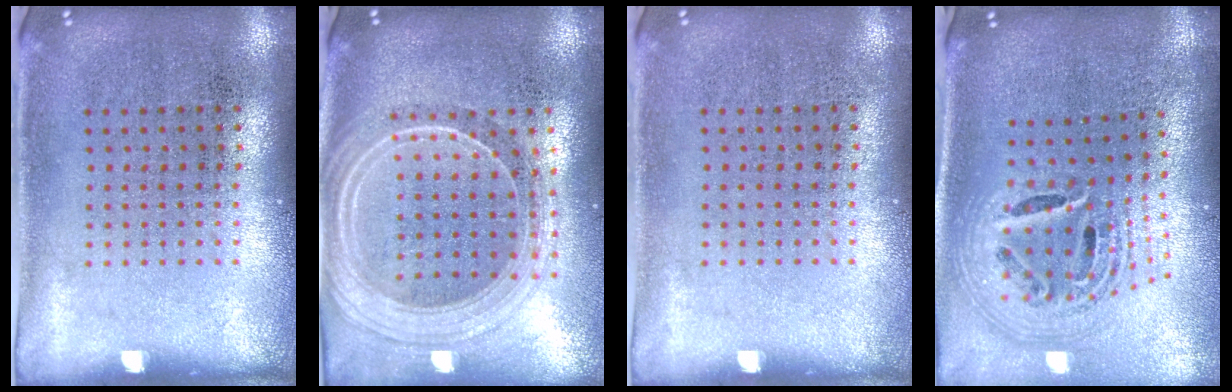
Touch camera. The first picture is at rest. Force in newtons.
{"total": 2.3, "press": 2.0, "slide": 1.2}
{"total": 0.0}
{"total": 2.5, "press": 1.7, "slide": 1.9}